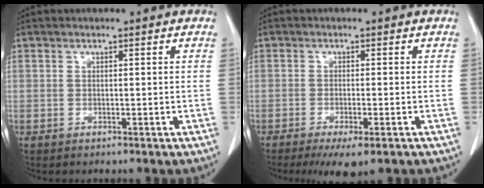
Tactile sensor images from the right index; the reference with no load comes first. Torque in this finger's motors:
{"motor_torque": [0.82, -0.58, 0.32, 0.07]}